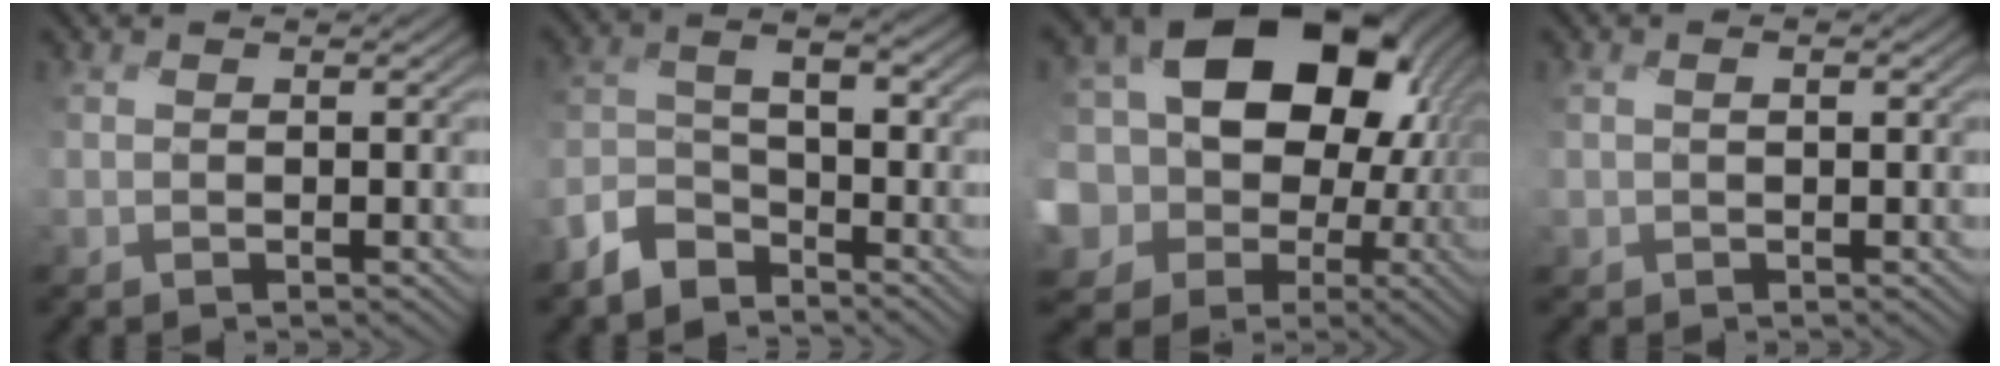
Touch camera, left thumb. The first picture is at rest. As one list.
[{"total": 6.1, "force": [-5.0, 2.6, 2.3], "torque": [-0.040, -0.003, -0.119]}, {"total": 20.8, "force": [1.3, 17.0, 11.9], "torque": [-0.262, 0.004, 0.004]}, {"total": 1.7, "force": [0.1, 1.1, 1.3], "torque": [-0.025, -0.002, 0.003]}]